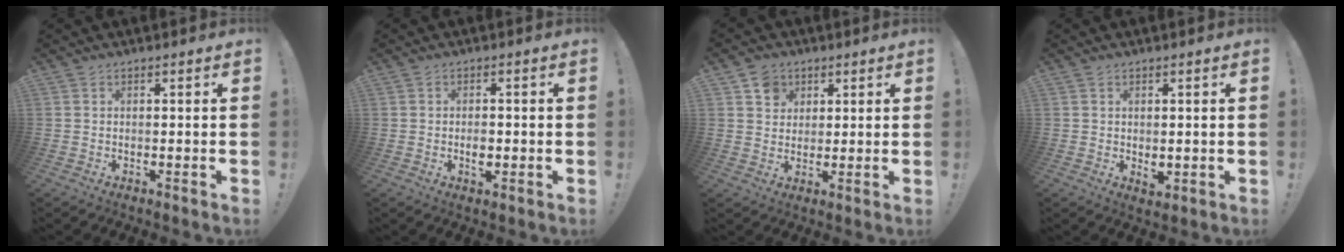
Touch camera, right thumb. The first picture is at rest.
{"total": 2.6, "force": [-0.5, 1.5, 2.0], "torque": [-0.018, 0.000, -0.010]}
{"total": 6.6, "force": [3.2, 5.6, 1.4], "torque": [-0.010, -0.017, 0.059]}
{"total": 2.2, "force": [0.5, 1.2, 1.8], "torque": [-0.020, -0.001, 0.012]}